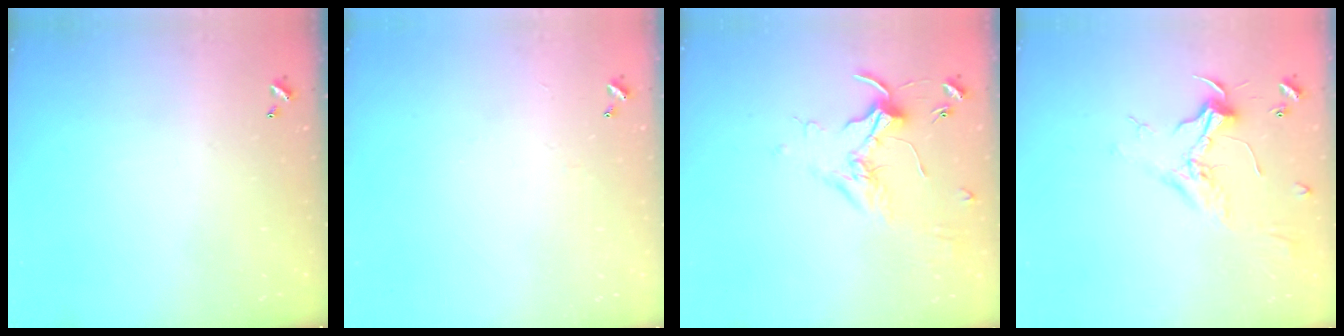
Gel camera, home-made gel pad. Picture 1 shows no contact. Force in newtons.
{"total": 2.2, "press": 2.2, "slide": 0.4}
{"total": 1.8, "press": 1.8, "slide": 0.4}
{"total": 2.4, "press": 2.3, "slide": 0.8}